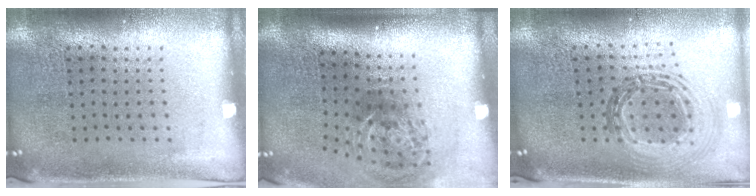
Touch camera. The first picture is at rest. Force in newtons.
{"total": 2.2, "press": 1.3, "slide": 1.8}
{"total": 1.1, "press": 1.1, "slide": 0.4}